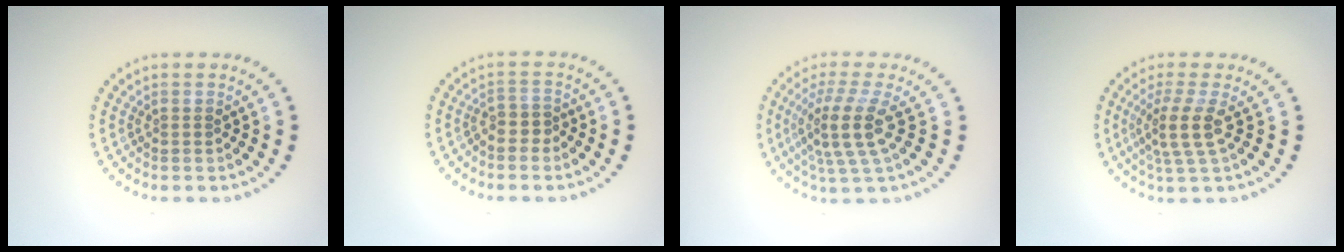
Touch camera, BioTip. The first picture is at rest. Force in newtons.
{"total": 1.5, "press": 1.2, "slide": 0.9}
{"total": 4.4, "press": 3.3, "slide": 2.9}
{"total": 3.4, "press": 2.7, "slide": 2.0}